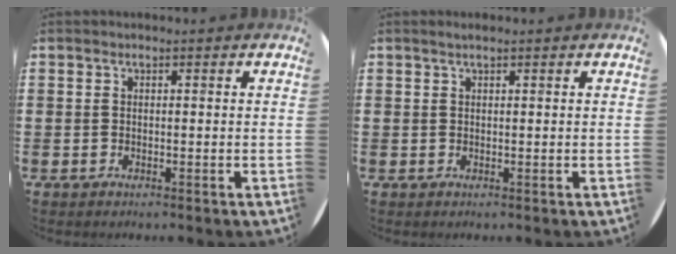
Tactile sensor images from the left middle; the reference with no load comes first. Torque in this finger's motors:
{"motor_torque": [0.17, -0.10, 0.00, 0.00]}